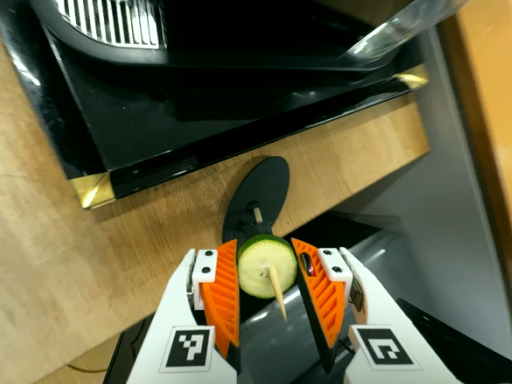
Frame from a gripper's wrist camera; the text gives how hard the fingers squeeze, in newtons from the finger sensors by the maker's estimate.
{"total": 9.1, "left": 9.1, "right": 9.1}